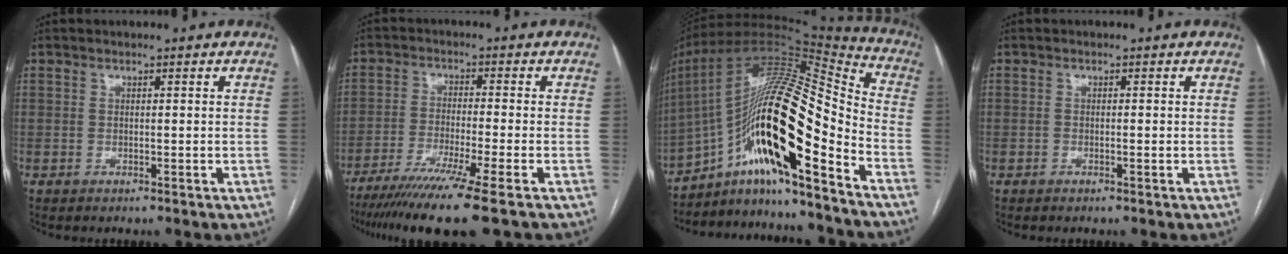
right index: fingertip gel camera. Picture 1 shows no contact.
{"total": 12.7, "force": [-9.3, -1.5, 8.5], "torque": [-0.143, -0.038, -0.150]}
{"total": 23.7, "force": [-11.0, 3.8, 20.6], "torque": [-0.367, 0.010, -0.190]}
{"total": 0.5, "force": [-0.2, 0.1, 0.5], "torque": [-0.009, 0.000, -0.003]}